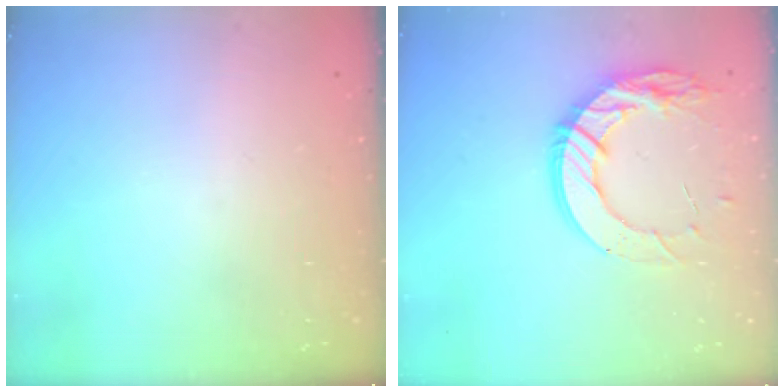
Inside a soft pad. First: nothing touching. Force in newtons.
{"total": 15.6, "press": 15.5, "slide": 1.4}